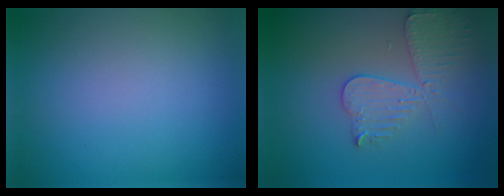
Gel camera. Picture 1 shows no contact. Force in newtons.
{"total": 3.6, "press": 3.6, "slide": 0.5}